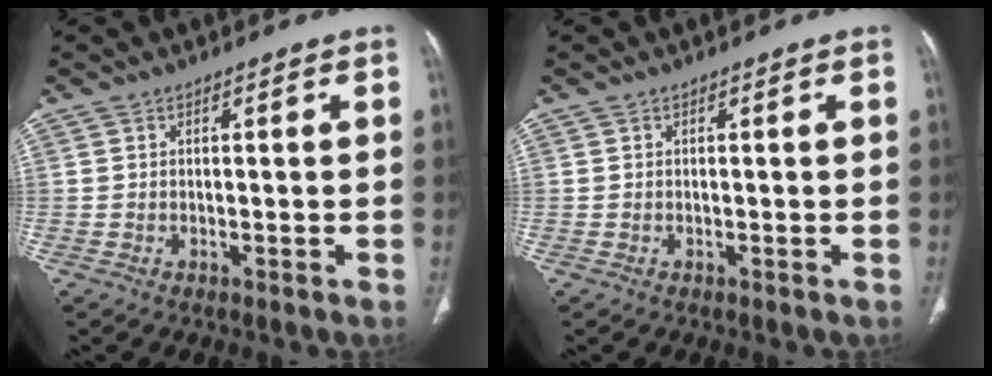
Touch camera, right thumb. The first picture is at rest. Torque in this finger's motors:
{"motor_torque": [0.00, 0.00, -0.03, 0.03, 0.00]}